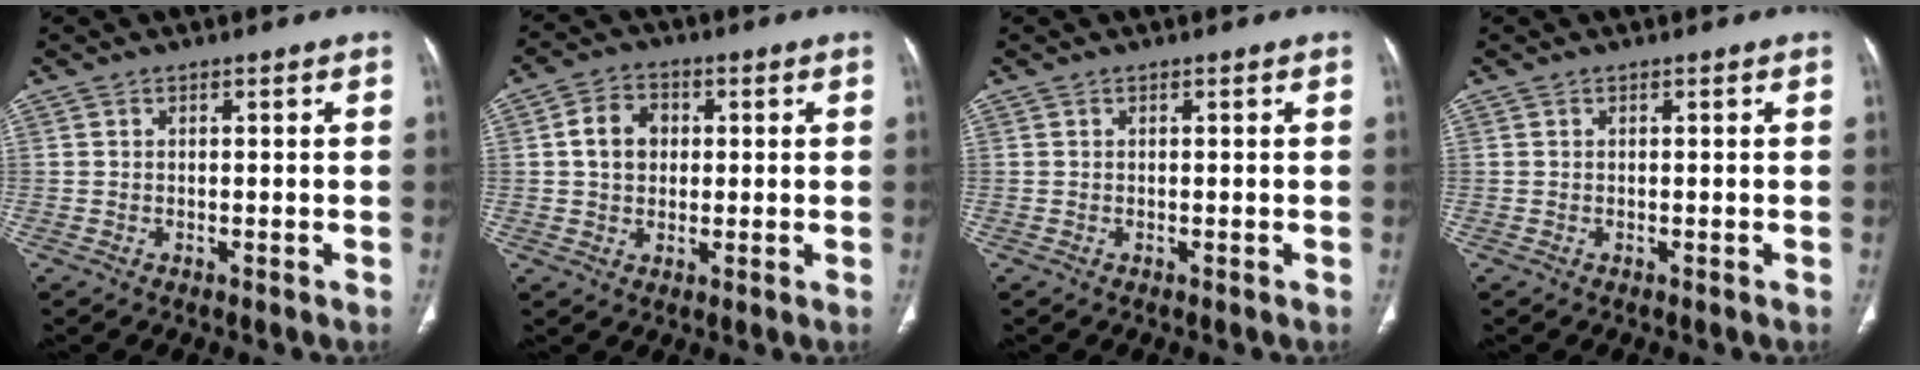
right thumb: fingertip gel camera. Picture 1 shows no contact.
{"total": 6.7, "force": [0.9, 5.4, 4.0], "torque": [-0.049, 0.007, 0.011]}
{"total": 0.0}
{"total": 0.0}